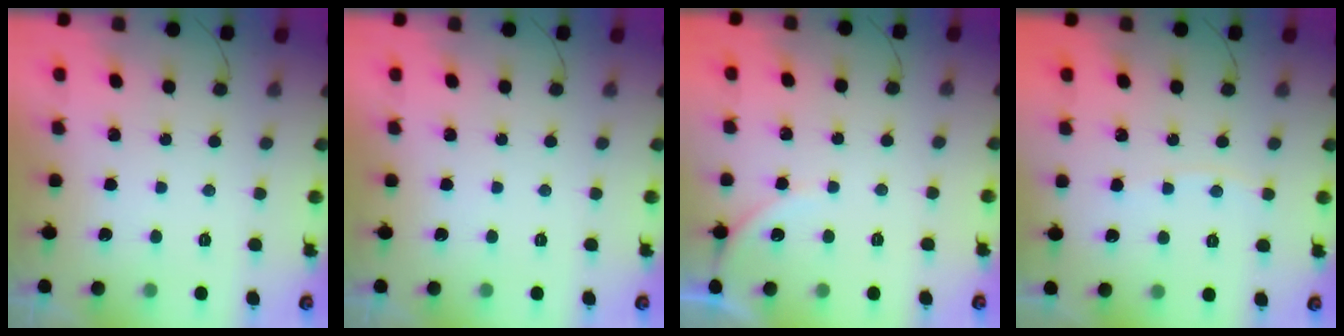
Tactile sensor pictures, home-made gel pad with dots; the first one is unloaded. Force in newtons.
{"total": 0.0}
{"total": 4.7, "press": 4.6, "slide": 0.7}
{"total": 3.9, "press": 3.8, "slide": 0.6}